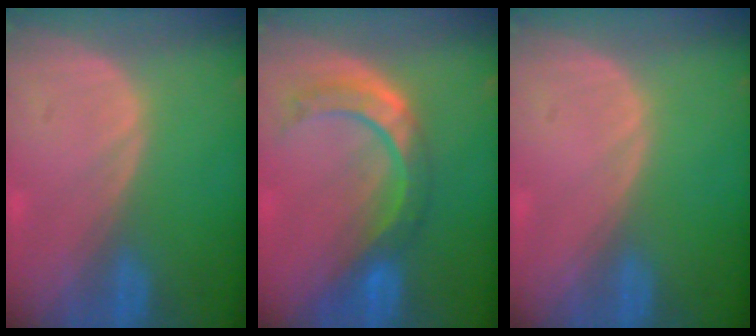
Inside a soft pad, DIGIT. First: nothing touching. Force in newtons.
{"total": 8.6, "press": 7.2, "slide": 4.5}
{"total": 0.0}